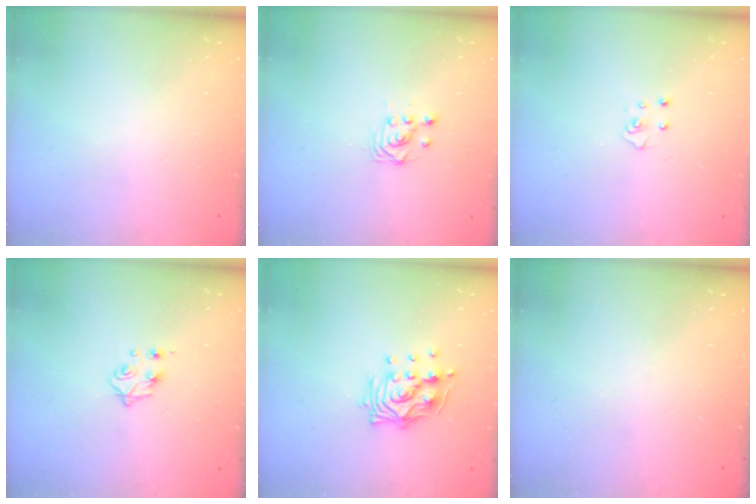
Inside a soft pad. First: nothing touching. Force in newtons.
{"total": 3.8, "press": 3.8, "slide": 0.3}
{"total": 3.8, "press": 3.8, "slide": 0.3}
{"total": 4.9, "press": 4.8, "slide": 0.7}
{"total": 11.7, "press": 11.7, "slide": 0.6}
{"total": 0.0}